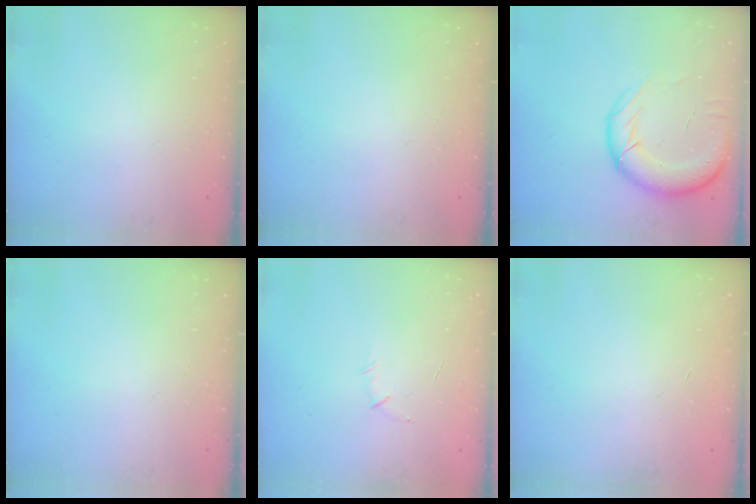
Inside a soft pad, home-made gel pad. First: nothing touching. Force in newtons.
{"total": 0.0}
{"total": 17.6, "press": 17.3, "slide": 3.5}
{"total": 0.0}
{"total": 4.1, "press": 4.0, "slide": 1.0}
{"total": 0.6, "press": 0.5, "slide": 0.2}